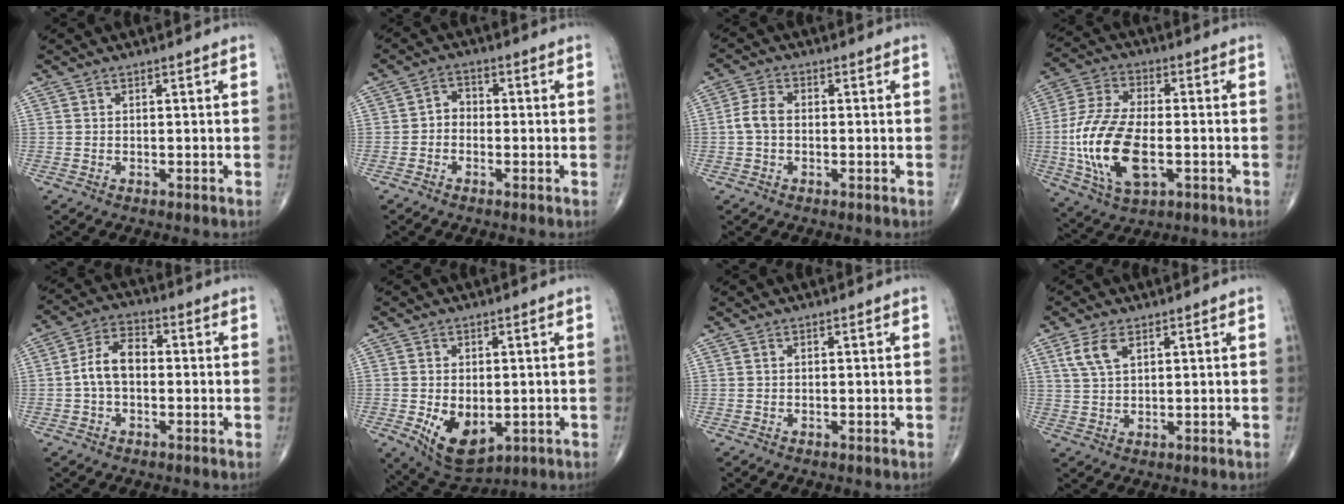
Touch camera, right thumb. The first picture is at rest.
{"total": 3.0, "force": [-0.9, 2.5, 1.5], "torque": [-0.006, 0.018, -0.029]}
{"total": 4.1, "force": [-0.4, 2.7, 3.0], "torque": [-0.063, 0.012, -0.016]}
{"total": 17.4, "force": [-3.1, 8.8, 14.6], "torque": [-0.302, 0.008, -0.053]}
{"total": 7.6, "force": [-0.5, 4.8, 5.9], "torque": [-0.103, 0.026, -0.020]}
{"total": 10.0, "force": [-2.2, 6.0, 7.7], "torque": [-0.111, -0.011, -0.019]}
{"total": 0.0}
{"total": 5.2, "force": [2.4, 2.6, 3.8], "torque": [-0.079, 0.001, 0.055]}